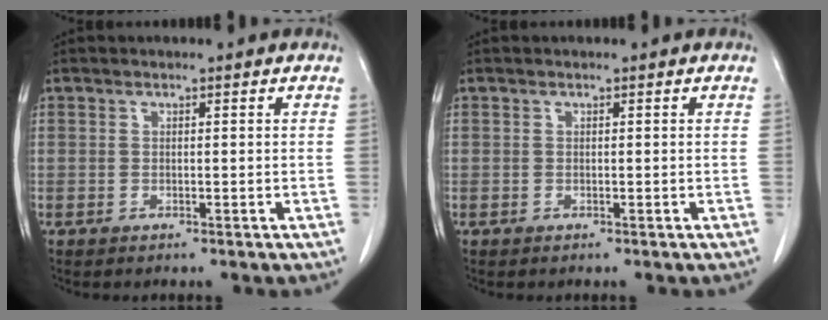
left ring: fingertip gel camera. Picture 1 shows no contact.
{"total": 0.0}